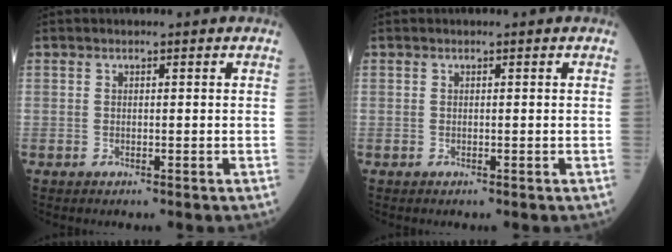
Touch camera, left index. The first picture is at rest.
{"total": 0.0}